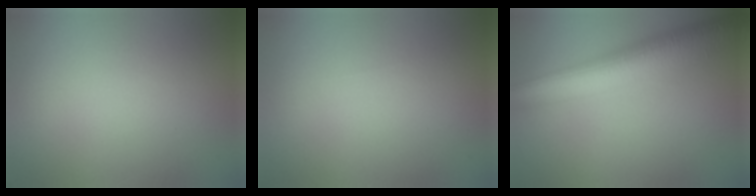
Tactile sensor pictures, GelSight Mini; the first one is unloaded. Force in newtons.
{"total": 0.0}
{"total": 8.2, "press": 8.2, "slide": 0.3}